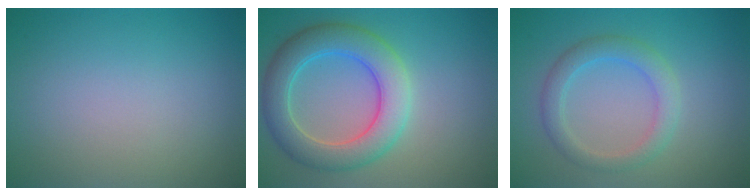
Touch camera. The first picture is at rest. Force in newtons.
{"total": 6.4, "press": 6.4, "slide": 0.4}
{"total": 2.9, "press": 2.9, "slide": 0.4}